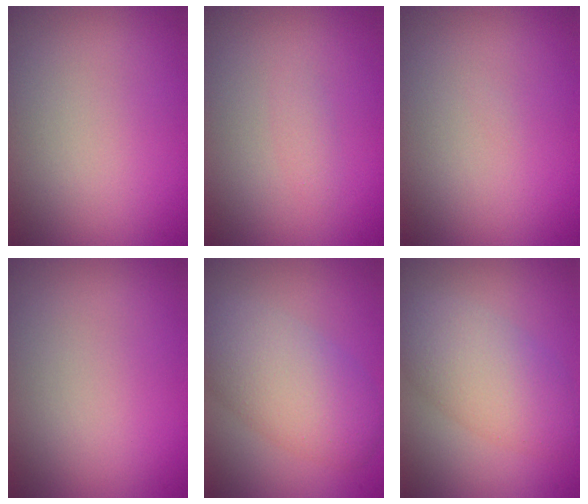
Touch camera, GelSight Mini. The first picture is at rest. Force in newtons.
{"total": 0.8, "press": 0.8, "slide": 0.1}
{"total": 0.0}
{"total": 0.0}
{"total": 6.5, "press": 6.4, "slide": 0.6}
{"total": 5.6, "press": 5.6, "slide": 0.2}